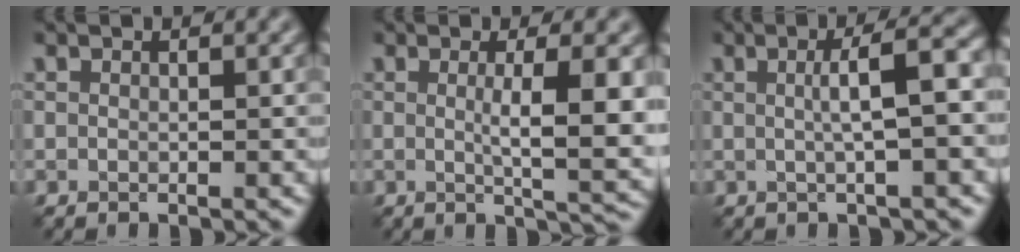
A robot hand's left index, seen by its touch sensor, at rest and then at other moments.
{"total": 6.2, "force": [0.3, 1.3, 6.0], "torque": [-0.086, -0.008, 0.007]}
{"total": 4.7, "force": [0.4, 0.9, 4.6], "torque": [-0.062, 0.015, 0.002]}